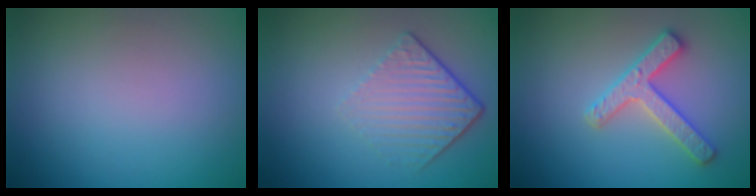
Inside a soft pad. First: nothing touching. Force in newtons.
{"total": 4.3, "press": 2.8, "slide": 3.3}
{"total": 2.9, "press": 2.9, "slide": 0.5}